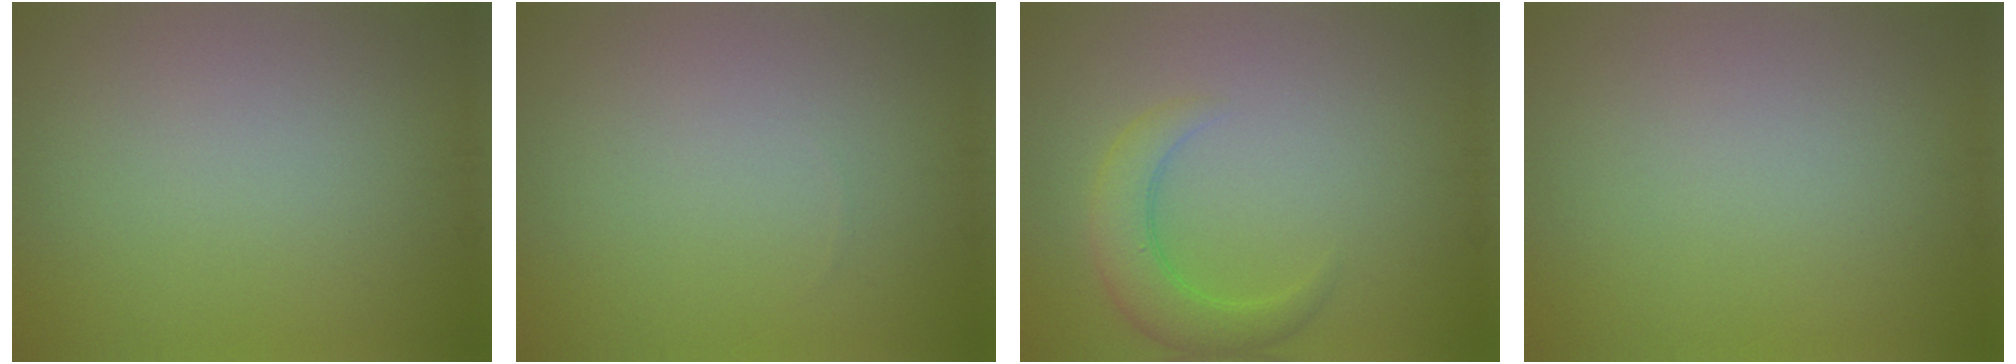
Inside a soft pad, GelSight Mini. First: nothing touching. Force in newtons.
{"total": 0.0}
{"total": 3.8, "press": 3.7, "slide": 0.3}
{"total": 0.0}